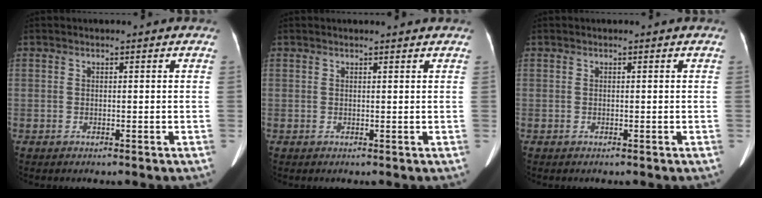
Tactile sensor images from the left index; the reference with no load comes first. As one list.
[{"total": 1.8, "force": [1.7, 0.0, 0.5], "torque": [-0.010, 0.004, 0.019]}, {"total": 0.0}]